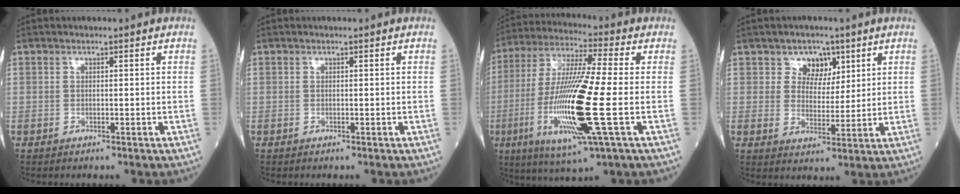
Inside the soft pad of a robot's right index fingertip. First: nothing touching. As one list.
[{"total": 0.0}, {"total": 18.9, "force": [-3.7, 1.0, 18.5], "torque": [-0.387, -0.019, -0.072]}, {"total": 4.9, "force": [2.8, 3.7, 1.6], "torque": [-0.017, 0.003, 0.046]}]